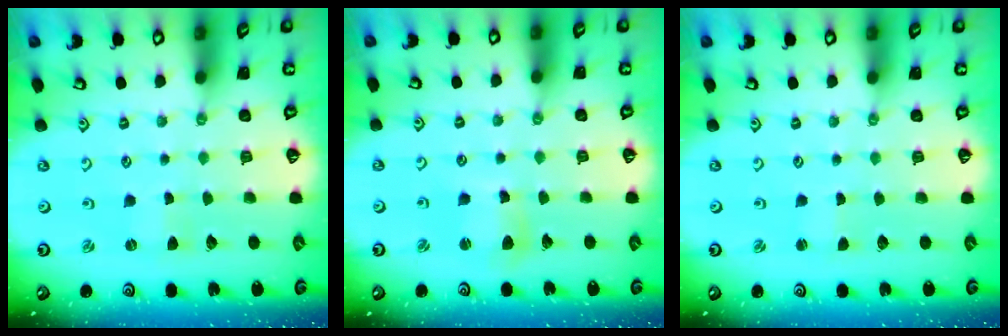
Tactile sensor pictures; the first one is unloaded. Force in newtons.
{"total": 5.4, "press": 5.4, "slide": 1.0}
{"total": 0.0}